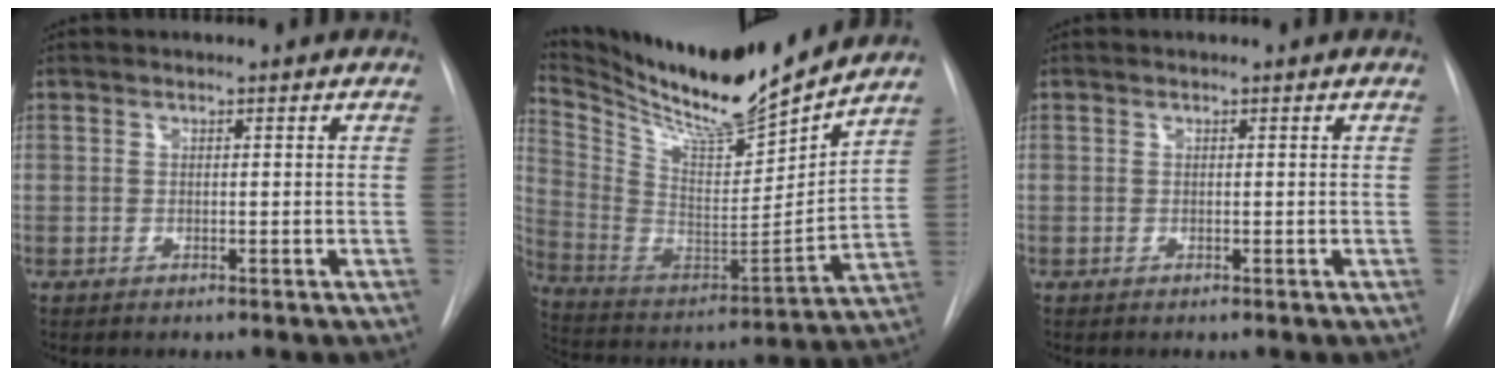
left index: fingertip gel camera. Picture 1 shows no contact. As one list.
[{"total": 19.6, "force": [17.9, 1.0, 7.9], "torque": [-0.162, -0.040, 0.308]}, {"total": 0.0}]